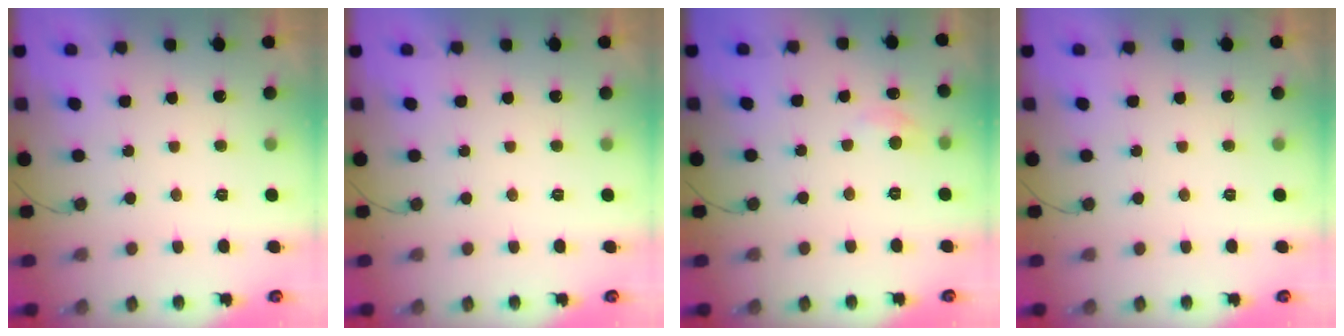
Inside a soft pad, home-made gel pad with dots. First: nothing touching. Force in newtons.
{"total": 0.0}
{"total": 5.4, "press": 5.3, "slide": 0.7}
{"total": 0.0}